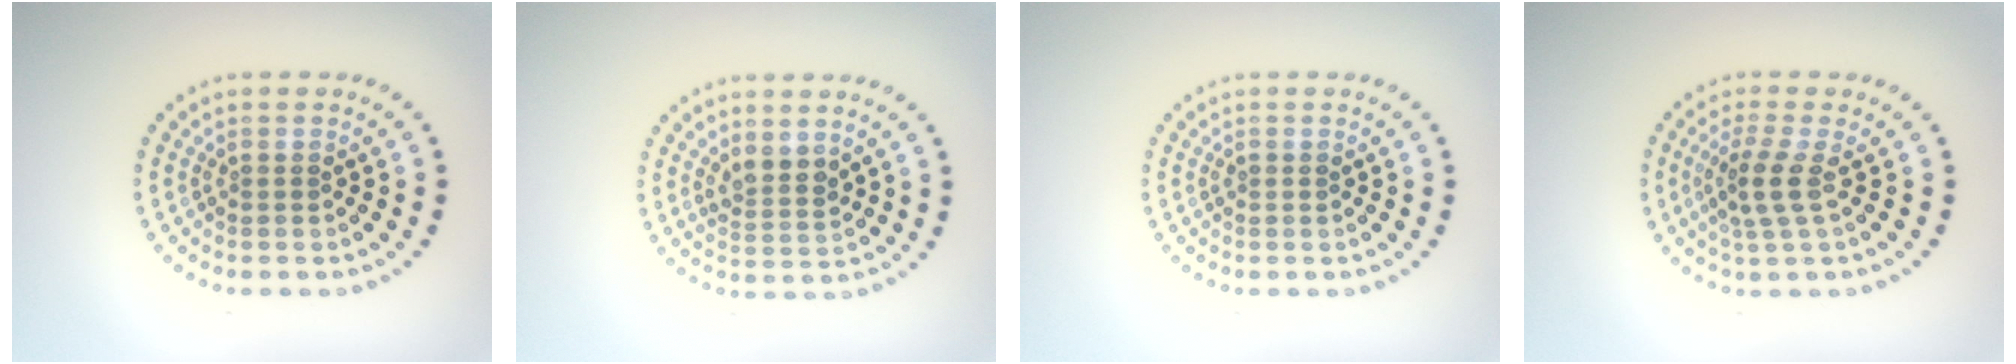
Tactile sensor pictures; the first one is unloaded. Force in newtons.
{"total": 2.1, "press": 1.8, "slide": 1.0}
{"total": 0.6, "press": 0.6, "slide": 0.1}
{"total": 2.8, "press": 2.4, "slide": 1.4}